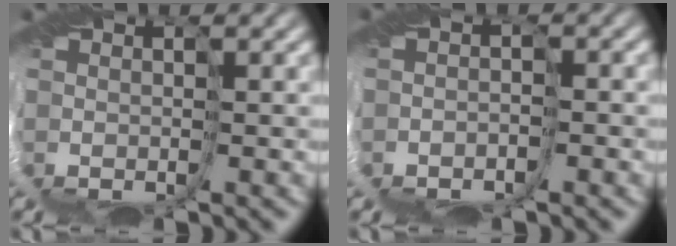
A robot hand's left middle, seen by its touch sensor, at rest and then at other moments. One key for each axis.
{"total": 1.6, "fx": -1.5, "fy": 0.1, "fz": 0.5, "tx": -0.013, "ty": -0.003, "tz": -0.033}